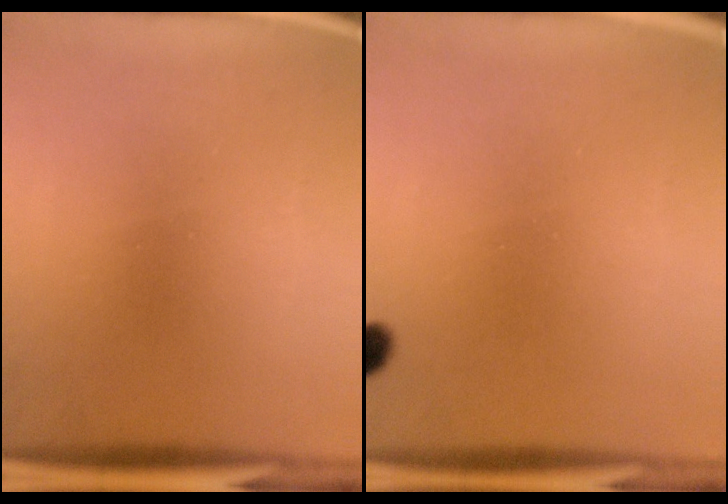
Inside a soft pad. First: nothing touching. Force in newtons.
{"total": 2.1}